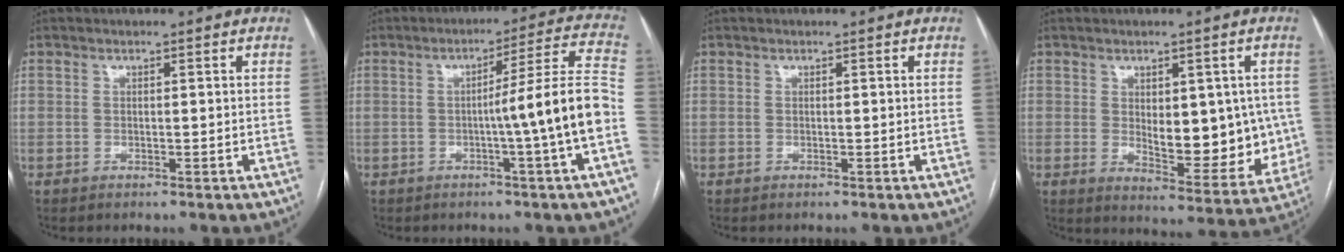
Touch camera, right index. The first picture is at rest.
{"total": 11.5, "force": [-2.8, -2.1, 10.9], "torque": [-0.151, 0.013, -0.042]}
{"total": 0.0}
{"total": 11.8, "force": [0.1, 5.3, 10.5], "torque": [-0.125, -0.006, 0.018]}